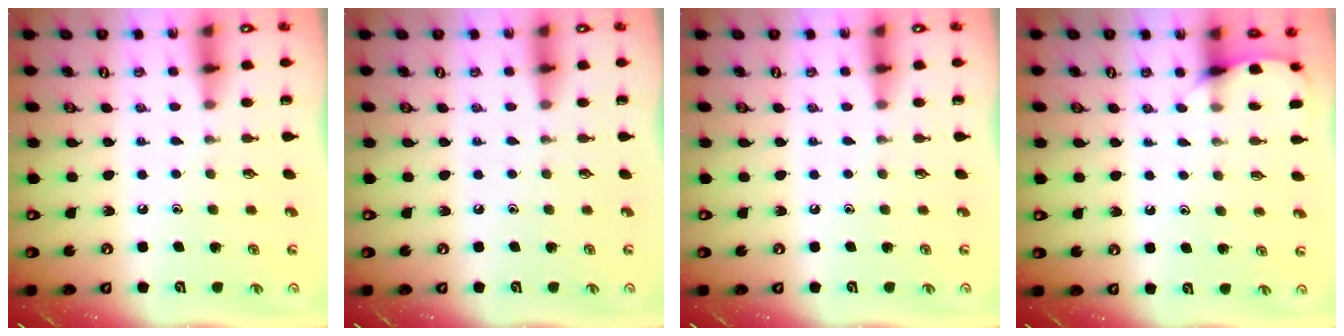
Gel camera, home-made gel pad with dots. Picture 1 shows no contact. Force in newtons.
{"total": 0.0}
{"total": 0.0}
{"total": 5.8, "press": 5.7, "slide": 0.4}